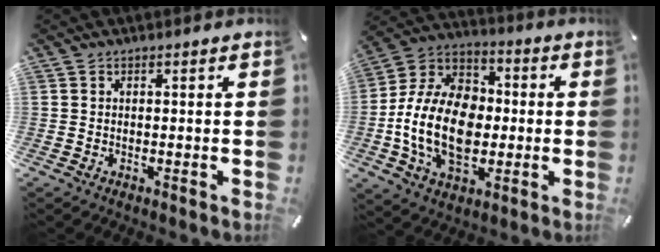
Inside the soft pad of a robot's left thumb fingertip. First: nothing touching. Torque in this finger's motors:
{"motor_torque": [1.64, 3.37, 0.90, 0.06, 0.30]}